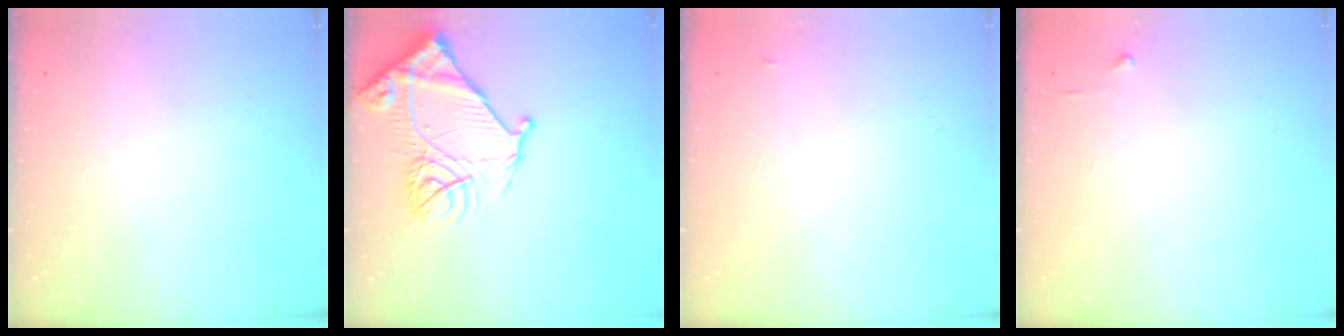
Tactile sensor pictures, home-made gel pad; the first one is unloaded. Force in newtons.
{"total": 16.4, "press": 16.3, "slide": 1.6}
{"total": 2.8, "press": 2.8, "slide": 0.4}
{"total": 3.7, "press": 3.6, "slide": 0.4}